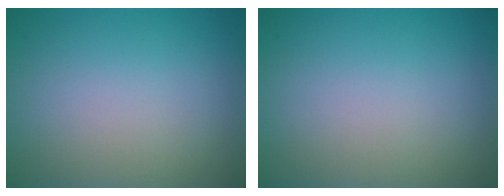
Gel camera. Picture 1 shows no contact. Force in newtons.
{"total": 0.0}